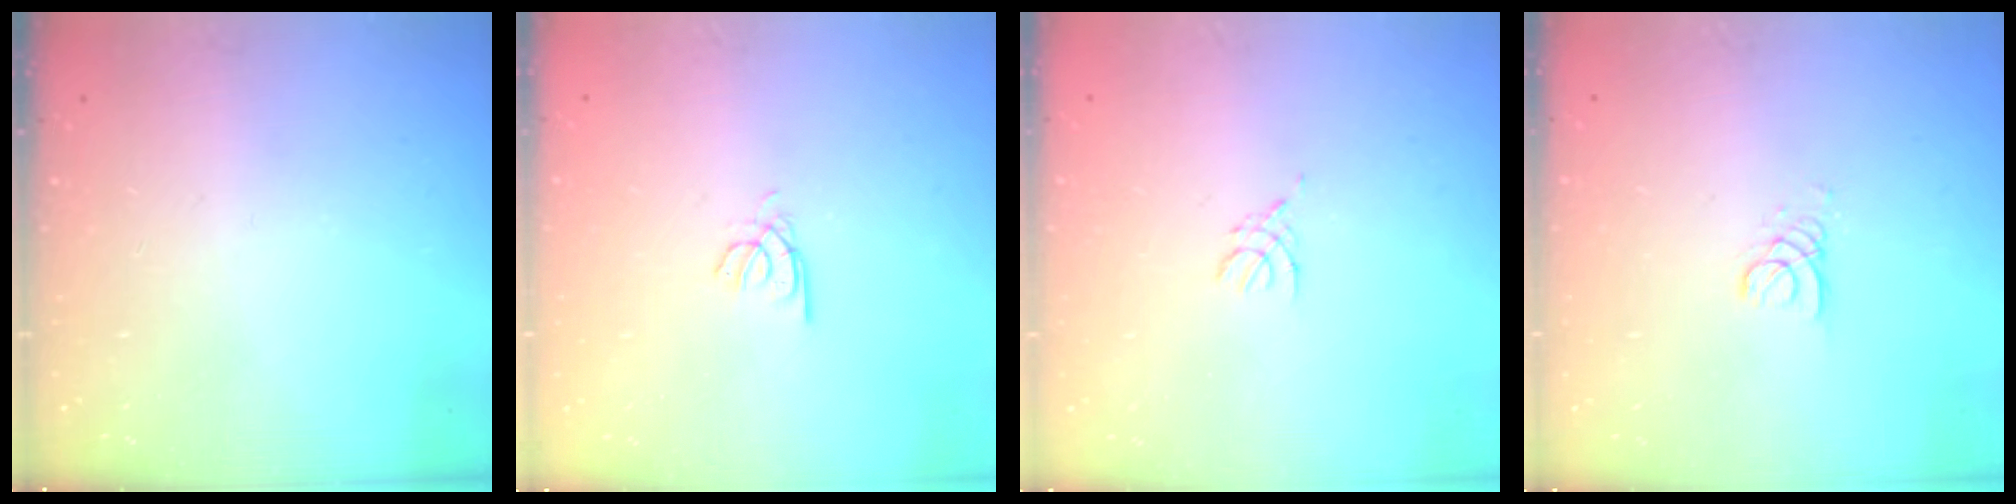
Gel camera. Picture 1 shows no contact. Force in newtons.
{"total": 2.3, "press": 2.3, "slide": 0.2}
{"total": 1.8, "press": 1.7, "slide": 0.4}
{"total": 2.6, "press": 2.6, "slide": 0.2}